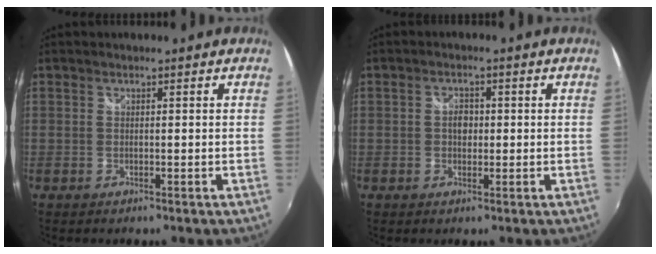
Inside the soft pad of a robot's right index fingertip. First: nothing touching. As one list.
[{"total": 2.4, "force": [-0.1, 1.8, 1.6], "torque": [-0.026, 0.005, -0.003]}]